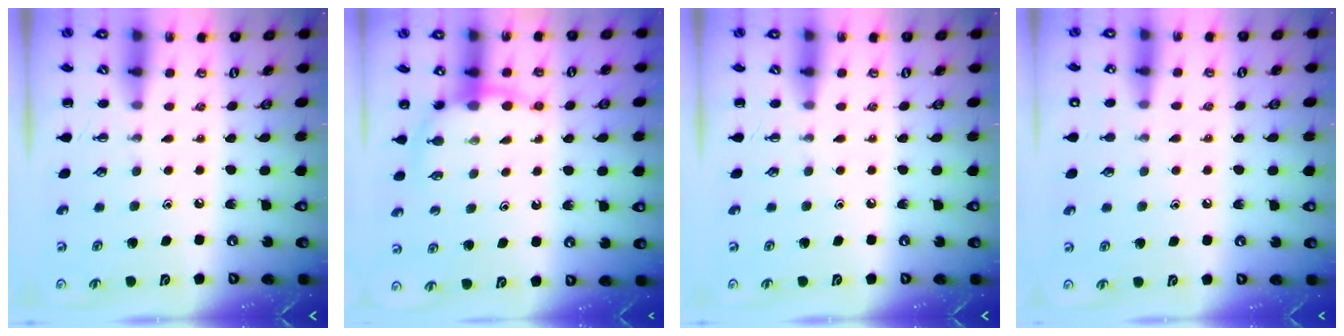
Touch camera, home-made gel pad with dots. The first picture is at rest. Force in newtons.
{"total": 8.1, "press": 8.0, "slide": 1.2}
{"total": 0.0}
{"total": 6.6, "press": 6.3, "slide": 2.0}